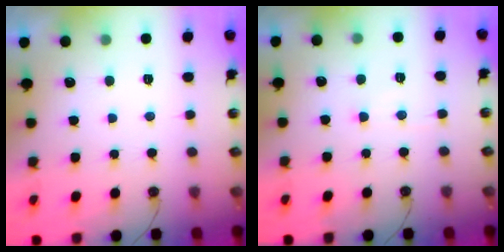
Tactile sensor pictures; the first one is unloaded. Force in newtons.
{"total": 3.9, "press": 3.9, "slide": 0.6}